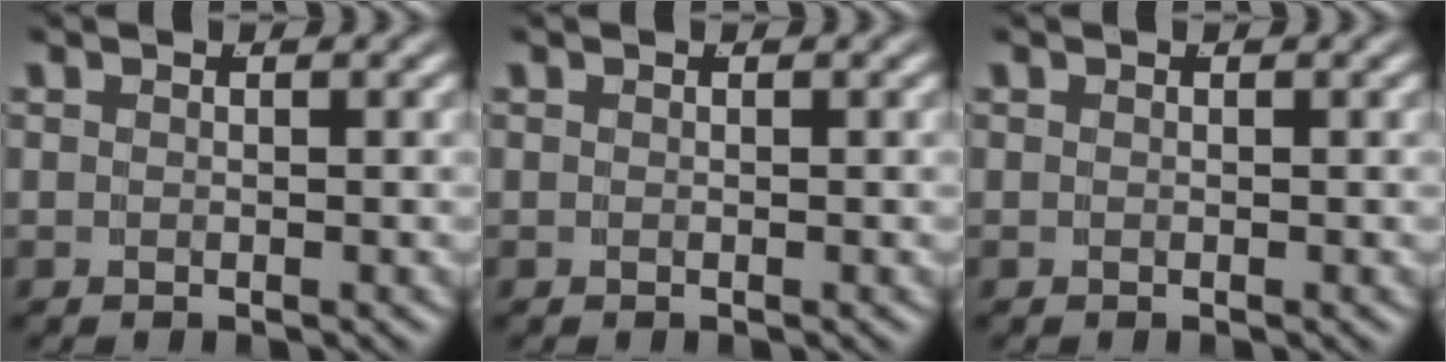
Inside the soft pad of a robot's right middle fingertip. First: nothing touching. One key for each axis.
{"total": 0.0}
{"total": 0.0}